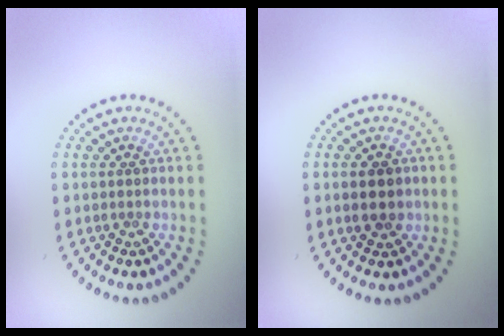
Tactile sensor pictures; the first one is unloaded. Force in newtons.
{"total": 2.1, "press": 2.1, "slide": 0.1}